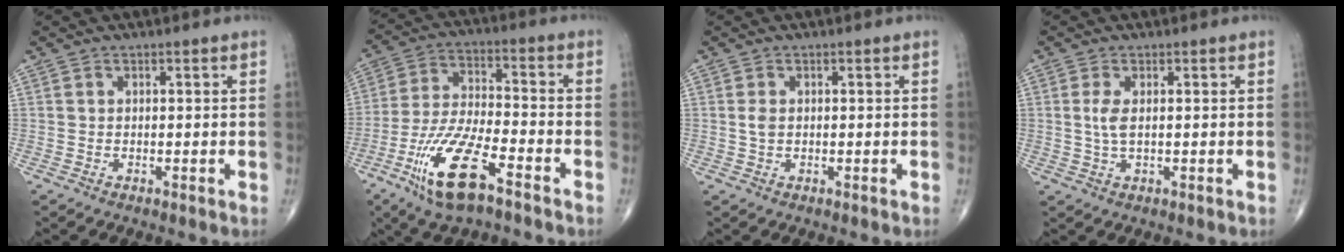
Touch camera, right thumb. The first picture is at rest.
{"total": 15.2, "force": [-8.4, 4.6, 11.7], "torque": [-0.240, 0.036, -0.157]}
{"total": 1.6, "force": [0.1, 1.0, 1.2], "torque": [-0.023, 0.001, 0.002]}
{"total": 3.2, "force": [0.4, 1.2, 2.9], "torque": [-0.071, -0.002, 0.012]}